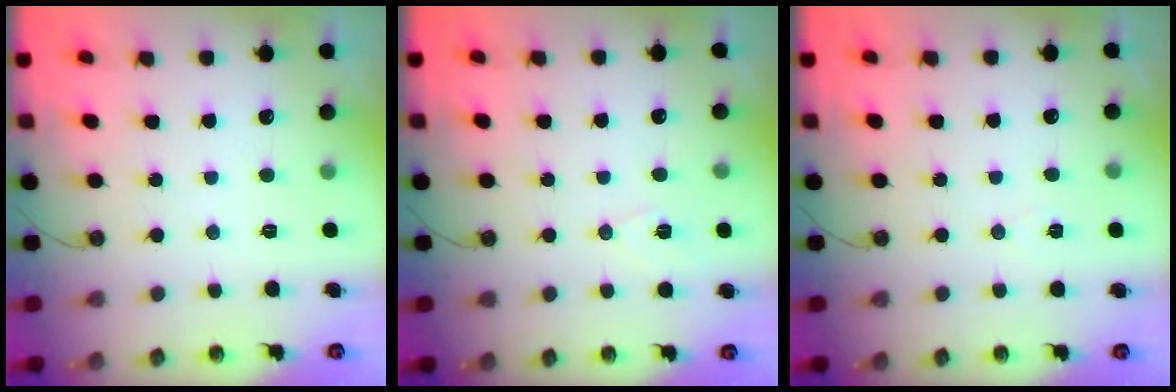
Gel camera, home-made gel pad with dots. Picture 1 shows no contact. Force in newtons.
{"total": 7.3, "press": 5.7, "slide": 4.5}
{"total": 4.9, "press": 2.3, "slide": 4.3}